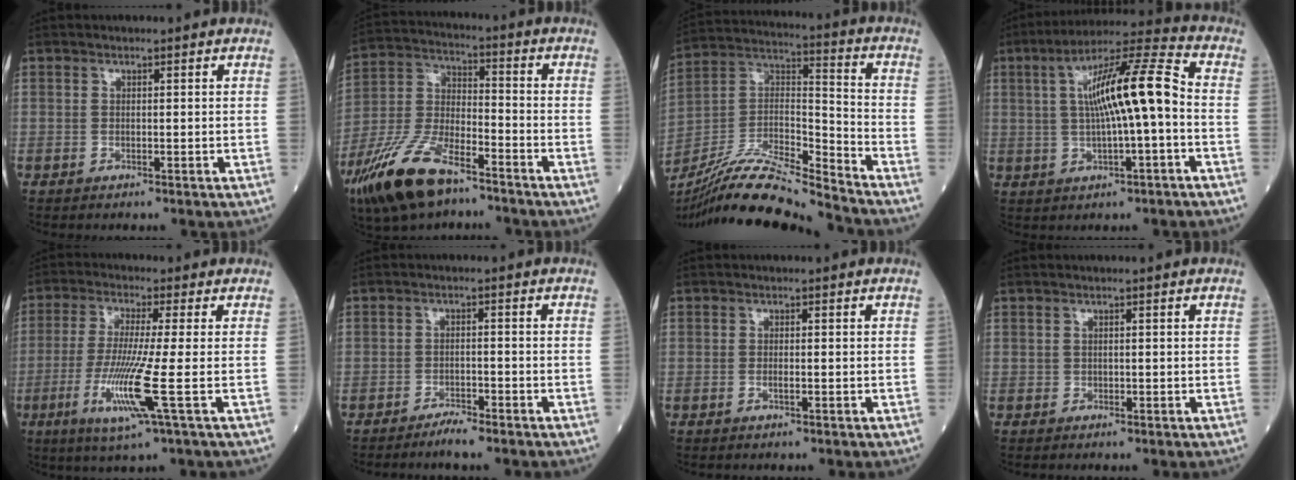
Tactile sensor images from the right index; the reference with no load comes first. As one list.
[{"total": 15.6, "force": [-10.4, 5.2, 10.4], "torque": [-0.225, -0.016, -0.197]}, {"total": 17.1, "force": [-15.7, -0.4, 6.9], "torque": [-0.134, 0.021, -0.290]}, {"total": 13.1, "force": [0.6, 1.3, 13.0], "torque": [-0.222, 0.025, 0.006]}, {"total": 10.1, "force": [-2.9, -1.1, 9.6], "torque": [-0.203, -0.028, -0.059]}, {"total": 2.8, "force": [-2.5, 0.1, 1.4], "torque": [-0.029, -0.003, -0.045]}, {"total": 0.8, "force": [-0.3, 0.1, 0.8], "torque": [-0.013, 0.000, -0.006]}, {"total": 0.0}]